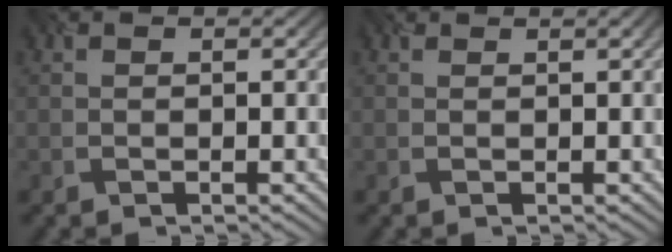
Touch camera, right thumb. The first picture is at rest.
{"total": 1.4, "force": [0.6, 0.5, 1.1], "torque": [-0.005, 0.005, 0.001]}